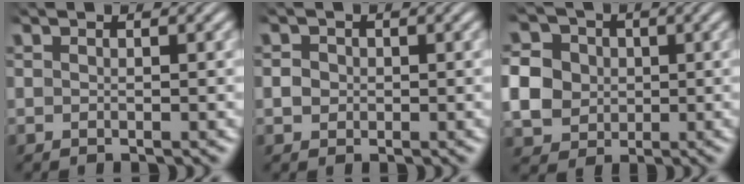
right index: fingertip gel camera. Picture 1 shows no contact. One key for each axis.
{"total": 0.9, "fx": -0.2, "fy": 0.9, "fz": 0.3, "tx": -0.010, "ty": -0.006, "tz": 0.001}
{"total": 10.0, "fx": 0.2, "fy": 9.1, "fz": 4.1, "tx": -0.103, "ty": -0.029, "tz": 0.003}